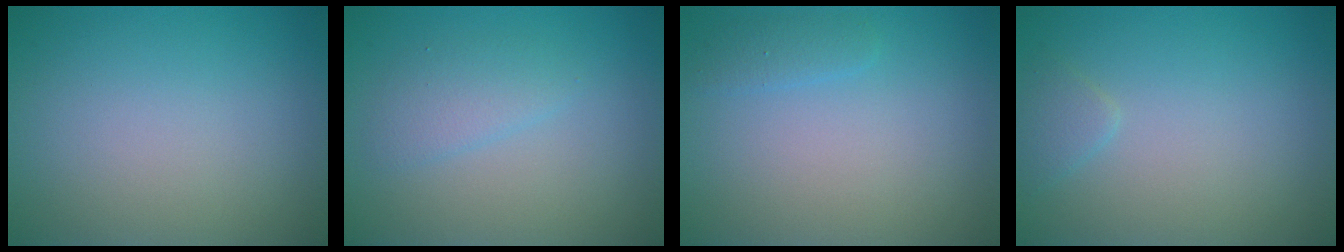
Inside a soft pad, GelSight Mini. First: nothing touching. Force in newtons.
{"total": 1.9, "press": 1.9, "slide": 0.1}
{"total": 1.1, "press": 1.1, "slide": 0.1}
{"total": 1.1, "press": 1.1, "slide": 0.1}